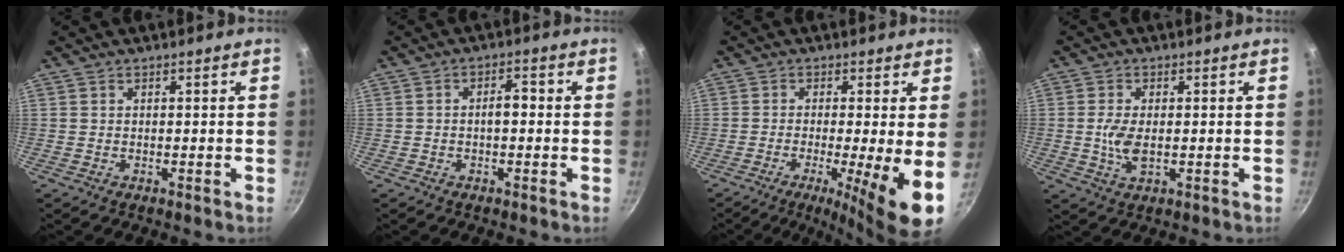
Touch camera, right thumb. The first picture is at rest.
{"total": 3.0, "force": [-0.4, 1.5, 2.5], "torque": [-0.030, 0.014, -0.010]}
{"total": 10.4, "force": [-2.0, 1.2, 10.1], "torque": [-0.154, -0.011, -0.031]}
{"total": 4.9, "force": [-0.3, 2.5, 4.2], "torque": [-0.088, -0.003, -0.005]}